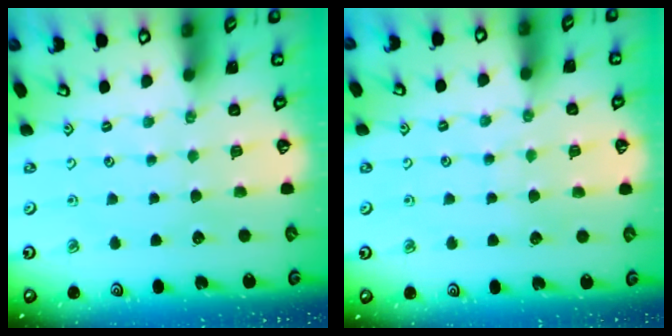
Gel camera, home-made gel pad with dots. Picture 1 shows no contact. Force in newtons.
{"total": 3.8, "press": 3.8, "slide": 0.5}